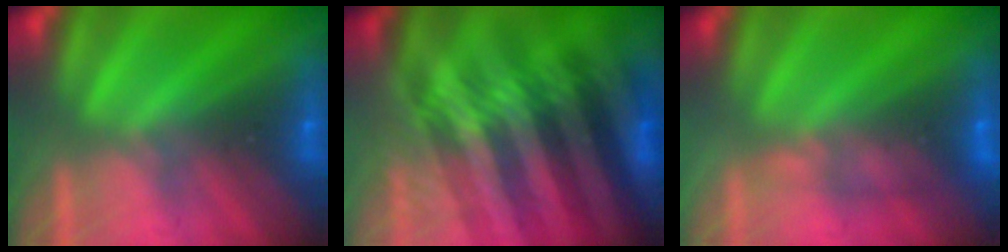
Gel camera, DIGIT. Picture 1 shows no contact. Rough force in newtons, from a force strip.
{"total": 4.5}
{"total": 4.7}